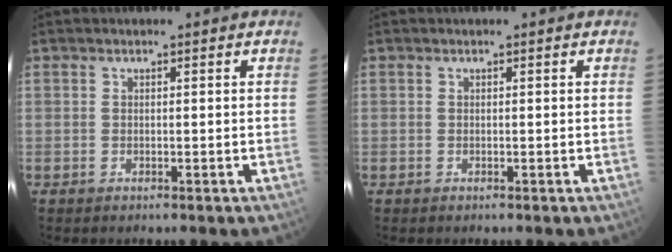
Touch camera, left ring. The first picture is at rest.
{"total": 0.0}